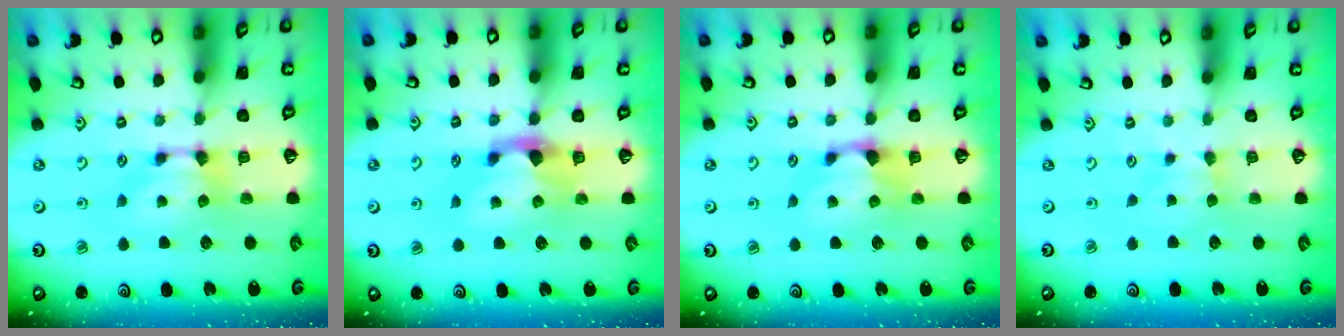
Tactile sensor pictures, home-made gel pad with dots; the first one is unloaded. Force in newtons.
{"total": 2.0, "press": 1.6, "slide": 1.2}
{"total": 1.2, "press": 0.8, "slide": 0.9}
{"total": 2.2, "press": 2.1, "slide": 0.4}